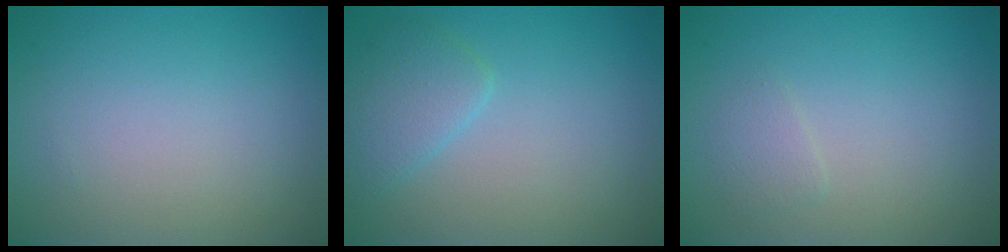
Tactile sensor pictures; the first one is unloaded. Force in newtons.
{"total": 2.5, "press": 2.5, "slide": 0.1}
{"total": 1.0, "press": 1.0, "slide": 0.0}